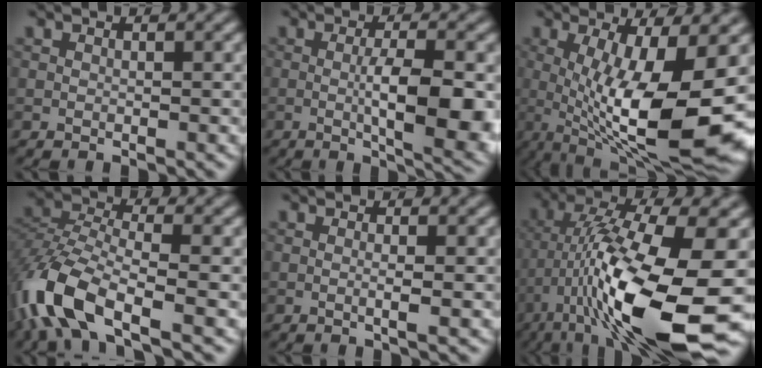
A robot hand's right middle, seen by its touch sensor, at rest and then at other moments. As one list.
[{"total": 7.0, "force": [-0.9, 1.7, 6.7], "torque": [-0.108, -0.007, -0.010]}, {"total": 13.5, "force": [-1.1, 3.6, 12.9], "torque": [-0.200, -0.018, -0.015]}, {"total": 8.6, "force": [-4.9, 3.6, 6.1], "torque": [-0.137, -0.002, -0.108]}, {"total": 1.6, "force": [-0.1, 0.4, 1.5], "torque": [-0.020, -0.002, -0.007]}, {"total": 15.2, "force": [-4.3, 4.6, 13.9], "torque": [-0.260, -0.005, -0.072]}]